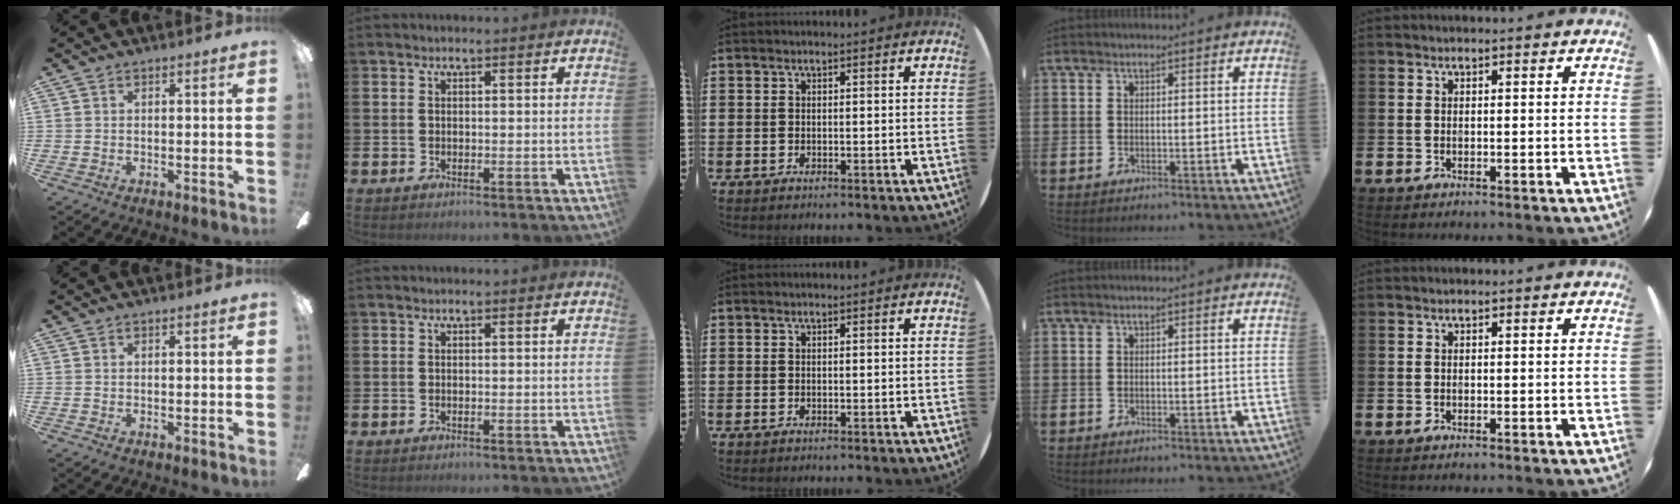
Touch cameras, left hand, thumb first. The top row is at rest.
{}